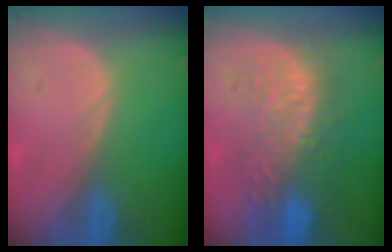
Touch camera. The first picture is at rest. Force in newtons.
{"total": 10.5, "press": 9.5, "slide": 4.4}